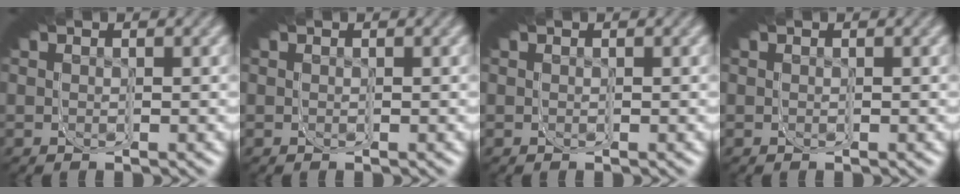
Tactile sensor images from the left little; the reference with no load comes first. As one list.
[{"total": 0.0}, {"total": 0.0}, {"total": 0.0}]